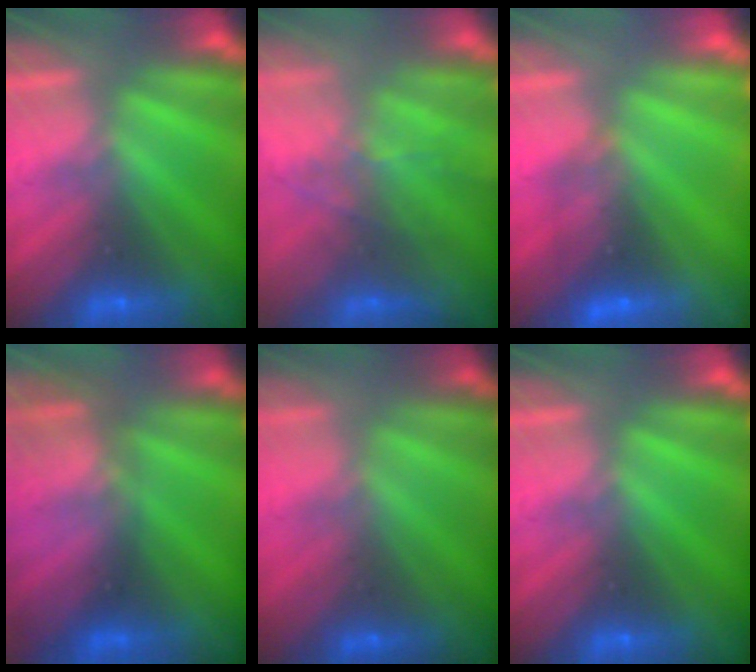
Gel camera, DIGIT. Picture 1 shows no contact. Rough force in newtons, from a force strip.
{"total": 9.6}
{"total": 2.3}
{"total": 2.8}
{"total": 1.4}
{"total": 0.0}